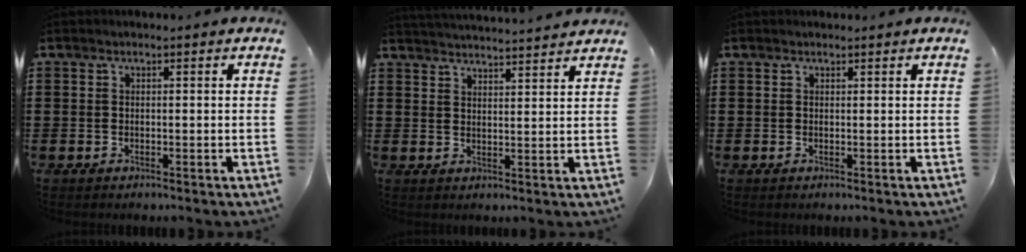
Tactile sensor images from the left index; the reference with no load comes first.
{"total": 3.2, "force": [3.2, -0.4, 0.0], "torque": [-0.010, -0.018, 0.057]}
{"total": 0.6, "force": [0.5, 0.4, 0.0], "torque": [0.000, 0.002, 0.009]}